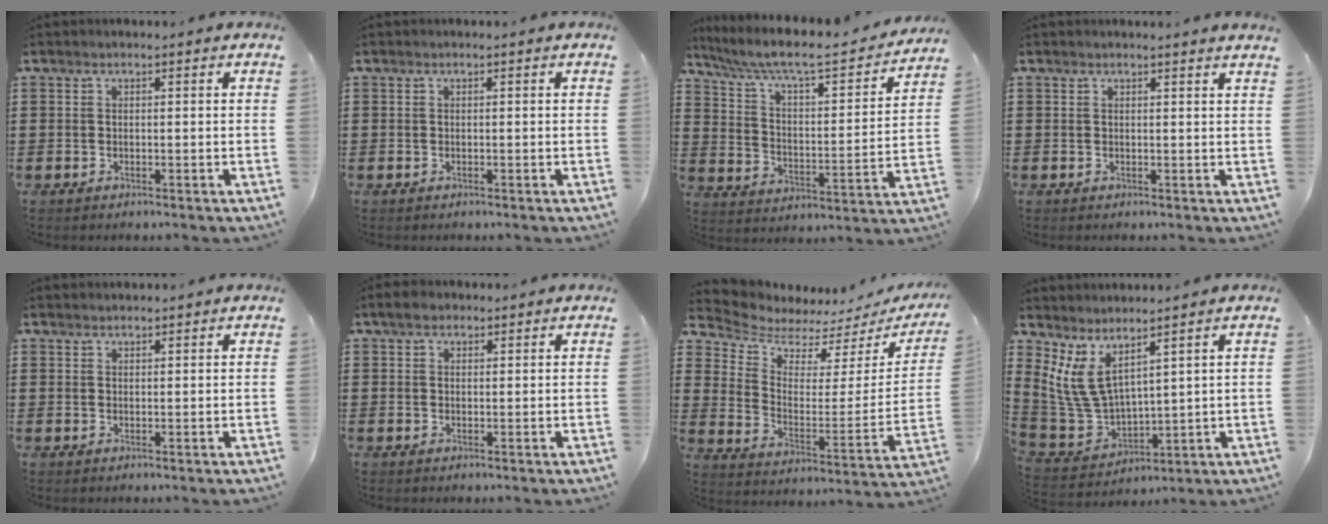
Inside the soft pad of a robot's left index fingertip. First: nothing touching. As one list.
[{"total": 0.0}, {"total": 7.3, "force": [6.2, 0.8, 3.8], "torque": [-0.099, -0.041, 0.099]}, {"total": 1.1, "force": [1.0, -0.2, 0.3], "torque": [-0.007, -0.004, 0.020]}, {"total": 1.3, "force": [1.3, 0.1, 0.0], "torque": [-0.002, 0.000, 0.025]}, {"total": 2.4, "force": [1.7, 1.3, 1.1], "torque": [-0.018, 0.006, 0.029]}, {"total": 4.9, "force": [4.6, 1.4, 0.5], "torque": [-0.044, -0.044, 0.077]}, {"total": 8.6, "force": [5.0, 4.0, 5.8], "torque": [-0.165, -0.032, 0.090]}]